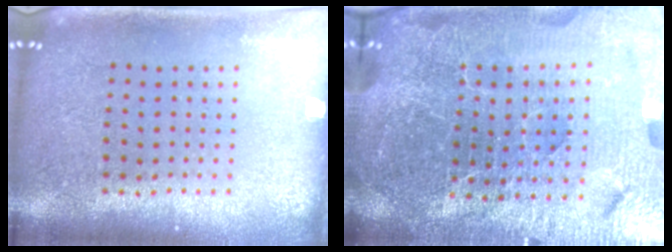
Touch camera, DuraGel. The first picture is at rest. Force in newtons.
{"total": 6.3, "press": 5.6, "slide": 2.9}